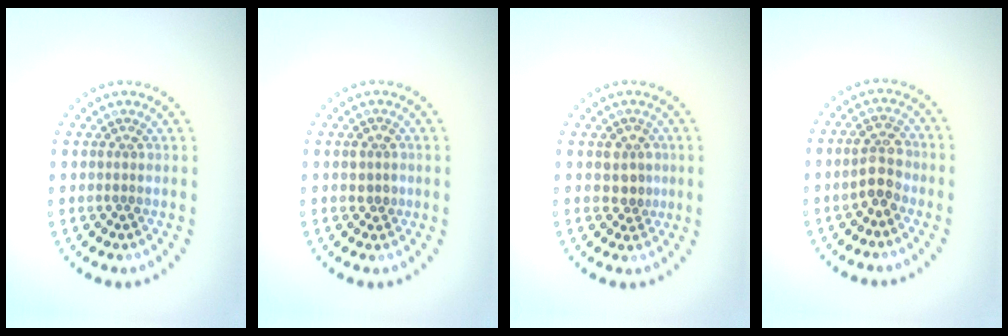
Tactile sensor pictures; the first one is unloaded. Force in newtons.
{"total": 1.4, "press": 1.3, "slide": 0.4}
{"total": 2.0, "press": 1.9, "slide": 0.7}
{"total": 2.7, "press": 2.7, "slide": 0.6}